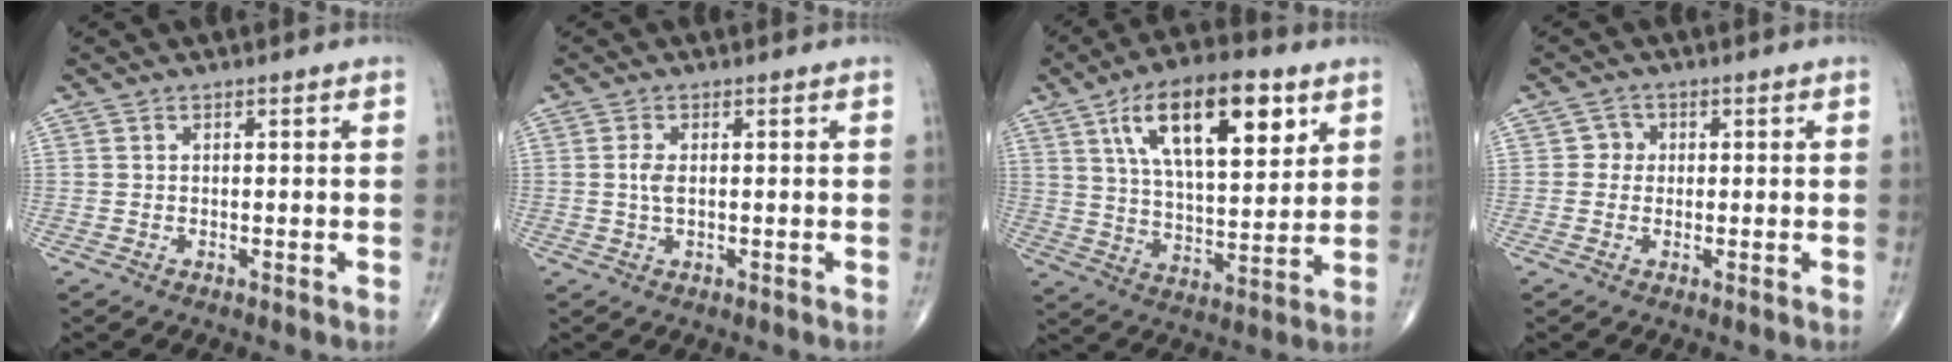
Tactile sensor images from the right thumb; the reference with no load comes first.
{"total": 2.2, "force": [0.1, 1.0, 2.0], "torque": [-0.046, 0.002, 0.002]}
{"total": 19.7, "force": [8.7, 8.3, 15.6], "torque": [-0.225, -0.027, 0.146]}
{"total": 2.2, "force": [0.1, 2.1, 0.6], "torque": [0.008, 0.007, -0.007]}